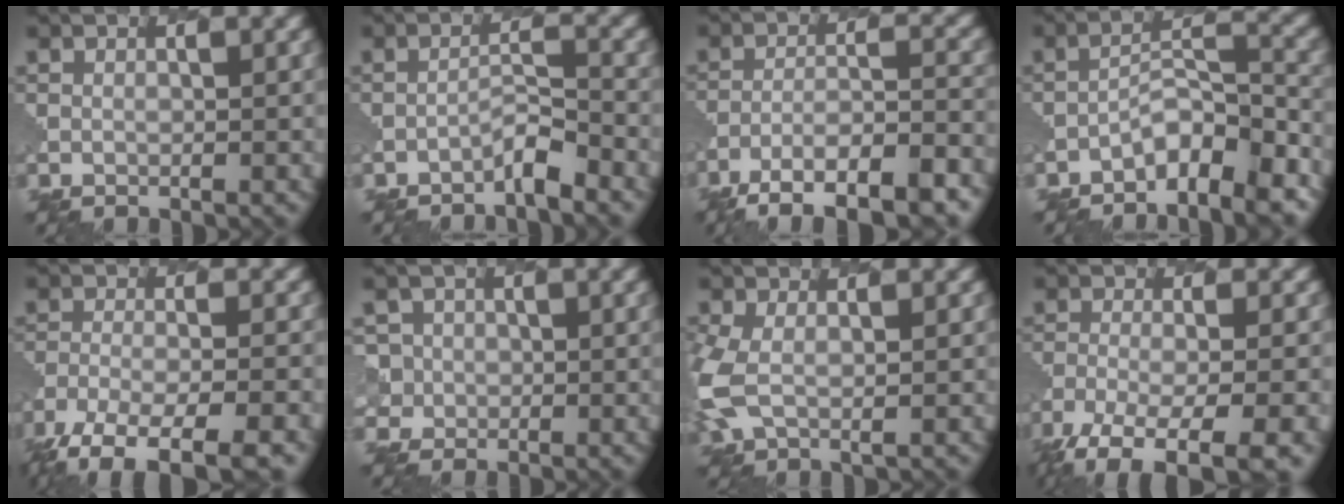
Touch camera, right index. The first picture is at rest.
{"total": 1.9, "force": [-1.7, 0.0, 0.8], "torque": [-0.015, 0.010, -0.036]}
{"total": 9.1, "force": [-6.8, 2.3, 5.6], "torque": [-0.093, -0.001, -0.115]}
{"total": 5.2, "force": [-3.9, 1.4, 3.1], "torque": [-0.048, 0.008, -0.070]}
{"total": 9.7, "force": [-7.6, 2.5, 5.5], "torque": [-0.101, -0.029, -0.131]}
{"total": 4.0, "force": [0.3, 4.0, 0.2], "torque": [0.005, 0.019, -0.005]}
{"total": 4.6, "force": [0.0, 2.8, 3.6], "torque": [-0.102, -0.004, -0.005]}
{"total": 11.4, "force": [-8.7, 3.5, 6.6], "torque": [-0.121, -0.042, -0.121]}